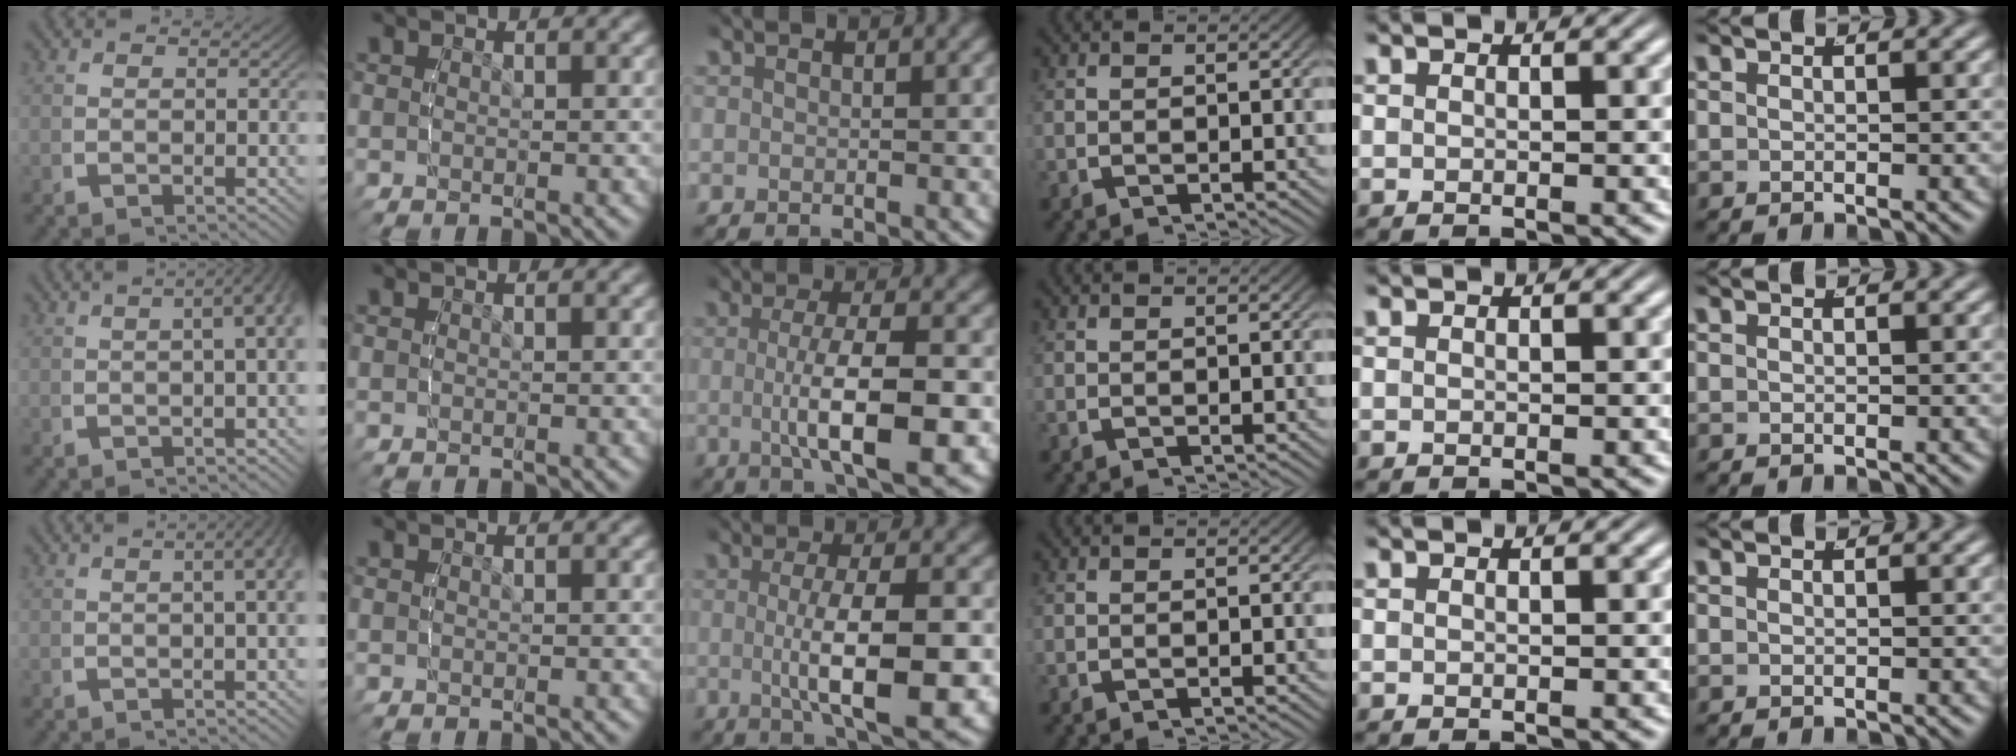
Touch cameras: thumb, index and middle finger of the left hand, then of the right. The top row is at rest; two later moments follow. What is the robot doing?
{"motion": "lift_and_place", "object": "cubes"}